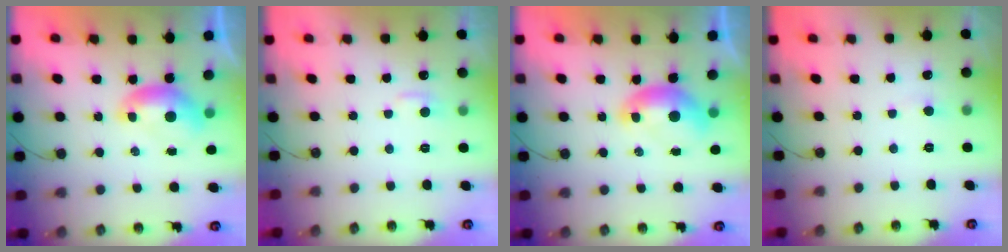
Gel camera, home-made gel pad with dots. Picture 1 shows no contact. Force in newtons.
{"total": 1.8, "press": 1.7, "slide": 0.6}
{"total": 1.3, "press": 1.1, "slide": 0.6}
{"total": 1.0, "press": 0.9, "slide": 0.5}